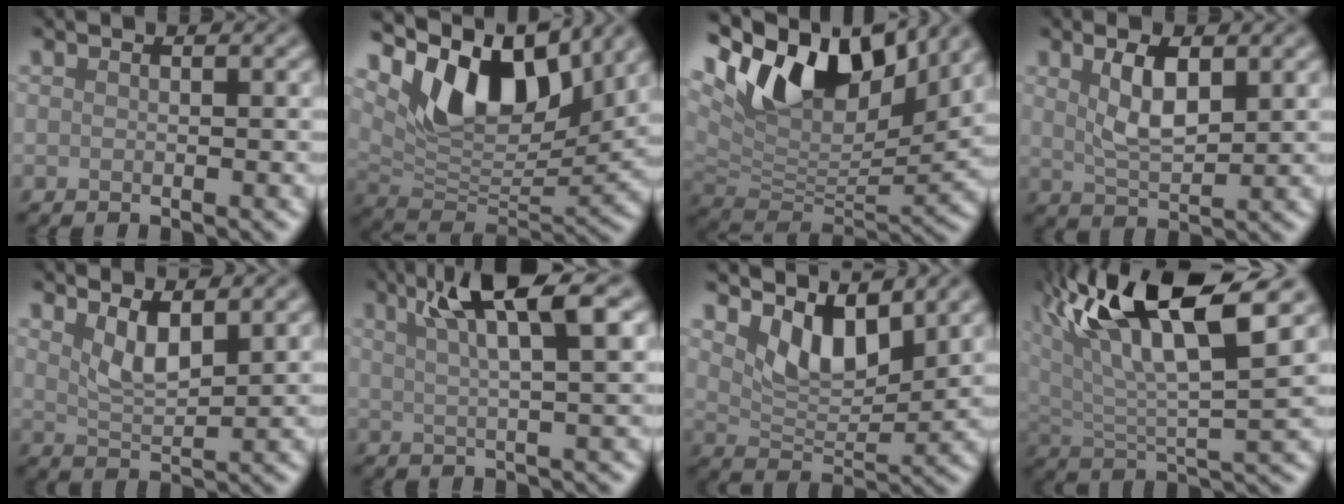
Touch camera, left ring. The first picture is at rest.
{"total": 9.9, "force": [5.2, 4.8, 7.0], "torque": [-0.110, -0.009, 0.096]}
{"total": 11.8, "force": [6.7, 5.5, 7.9], "torque": [-0.142, 0.008, 0.121]}
{"total": 4.2, "force": [1.5, 1.7, 3.5], "torque": [-0.075, 0.000, 0.031]}
{"total": 3.2, "force": [1.8, 1.0, 2.4], "torque": [-0.048, -0.010, 0.038]}
{"total": 7.5, "force": [3.4, 1.5, 6.5], "torque": [-0.083, 0.014, 0.053]}
{"total": 4.8, "force": [3.3, 2.0, 3.0], "torque": [-0.064, -0.016, 0.054]}
{"total": 14.7, "force": [7.3, 4.4, 11.9], "torque": [-0.218, 0.021, 0.122]}